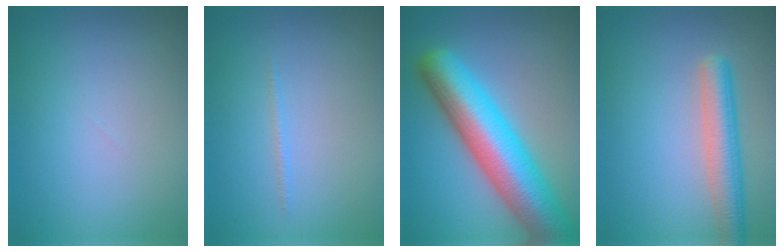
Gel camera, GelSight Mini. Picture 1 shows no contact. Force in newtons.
{"total": 0.6, "press": 0.6, "slide": 0.1}
{"total": 10.8, "press": 10.8, "slide": 0.4}
{"total": 4.2, "press": 4.2, "slide": 0.4}